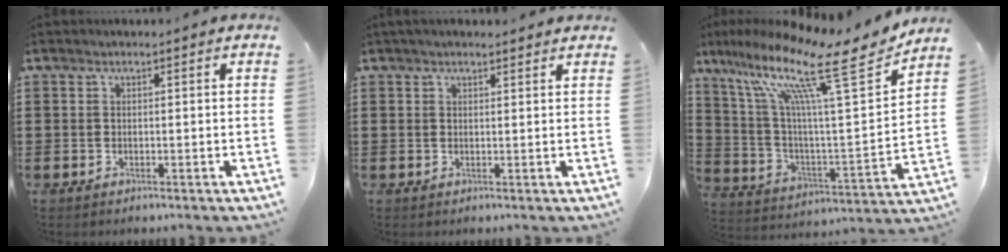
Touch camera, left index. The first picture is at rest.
{"total": 1.5, "force": [1.4, 0.5, 0.4], "torque": [-0.011, 0.003, 0.027]}
{"total": 17.7, "force": [11.6, 3.1, 13.0], "torque": [-0.262, -0.057, 0.181]}